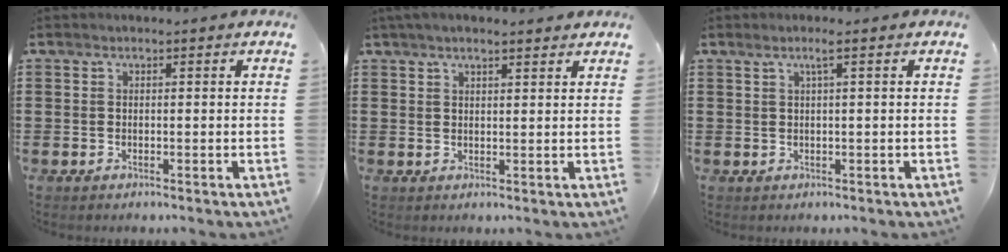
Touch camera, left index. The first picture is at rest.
{"total": 2.6, "force": [2.1, 0.6, 1.5], "torque": [-0.033, 0.005, 0.039]}
{"total": 1.7, "force": [0.6, -0.1, 1.6], "torque": [-0.032, 0.000, 0.010]}